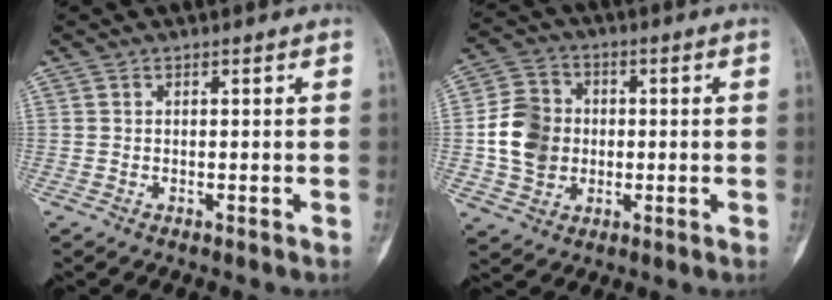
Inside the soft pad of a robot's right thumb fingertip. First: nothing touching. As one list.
[{"total": 11.1, "force": [-0.4, 9.4, 5.9], "torque": [-0.089, 0.012, -0.010]}]